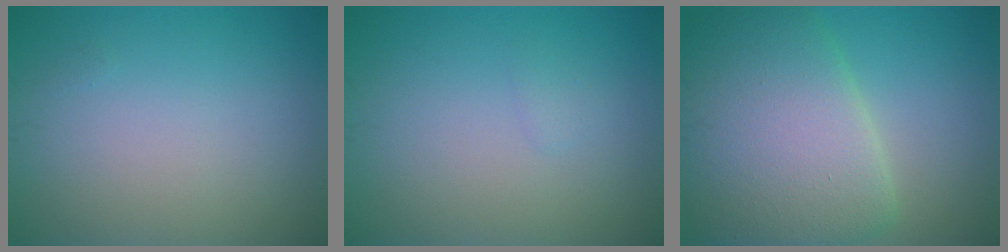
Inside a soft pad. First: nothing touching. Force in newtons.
{"total": 0.5, "press": 0.5, "slide": 0.0}
{"total": 10.1, "press": 10.1, "slide": 0.2}